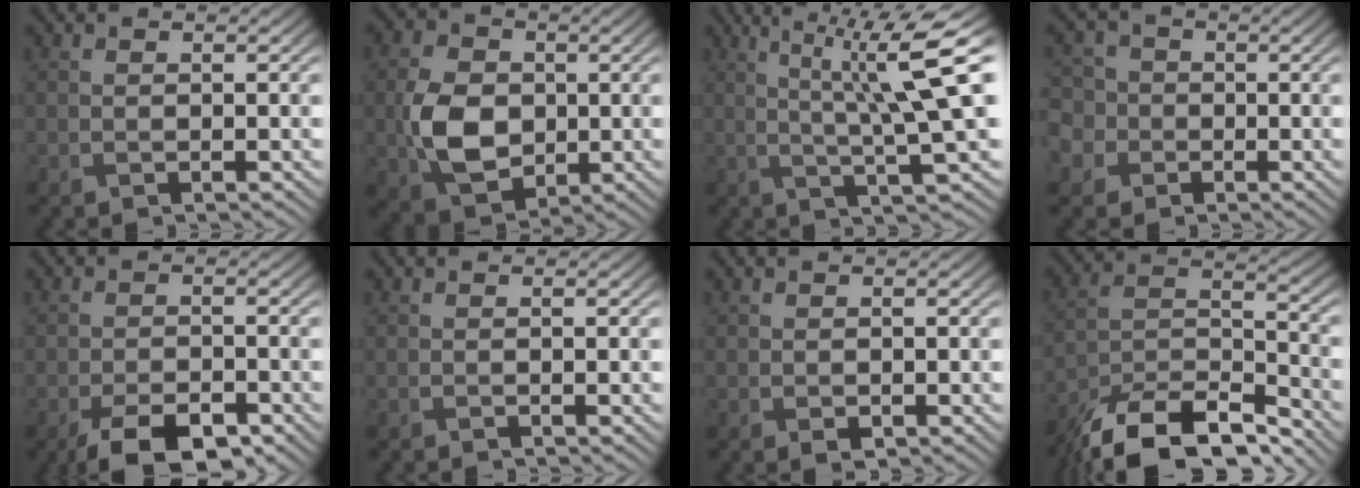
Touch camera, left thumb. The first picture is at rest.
{"total": 8.2, "force": [-0.6, 6.1, 5.5], "torque": [-0.130, -0.004, -0.018]}
{"total": 10.3, "force": [2.6, 1.3, 9.8], "torque": [-0.165, 0.016, 0.042]}
{"total": 6.3, "force": [-0.8, 5.9, 2.1], "torque": [-0.077, 0.009, -0.046]}
{"total": 6.3, "force": [-4.2, 2.4, 4.0], "torque": [-0.066, -0.004, -0.070]}
{"total": 0.0}
{"total": 0.7, "force": [-0.3, 0.5, 0.5], "torque": [-0.009, -0.003, -0.003]}
{"total": 14.2, "force": [-11.6, 4.5, 6.9], "torque": [-0.157, -0.016, -0.197]}